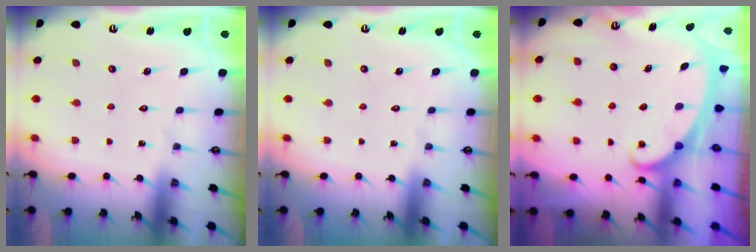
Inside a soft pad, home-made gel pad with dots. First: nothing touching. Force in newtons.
{"total": 0.0}
{"total": 2.3, "press": 2.3, "slide": 0.3}